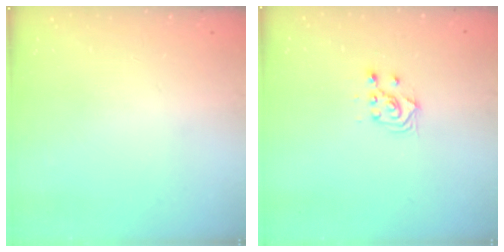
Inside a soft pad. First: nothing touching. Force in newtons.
{"total": 4.6, "press": 4.5, "slide": 0.6}